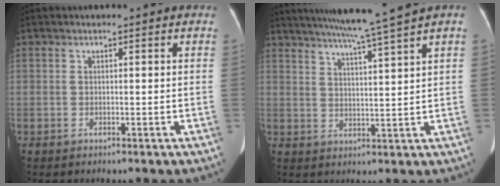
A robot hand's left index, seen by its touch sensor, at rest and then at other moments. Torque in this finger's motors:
{"motor_torque": [0.84, -1.30, 0.14, 0.10]}